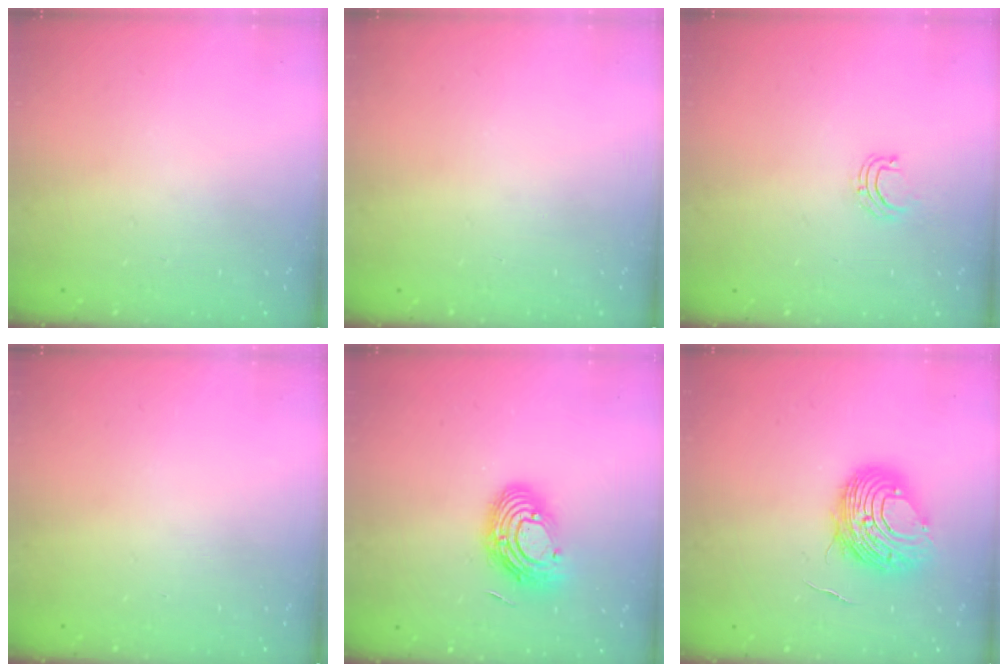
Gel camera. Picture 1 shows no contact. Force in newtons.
{"total": 0.0}
{"total": 4.1, "press": 4.1, "slide": 0.3}
{"total": 0.0}
{"total": 12.0, "press": 12.0, "slide": 1.1}
{"total": 9.5, "press": 9.5, "slide": 1.0}